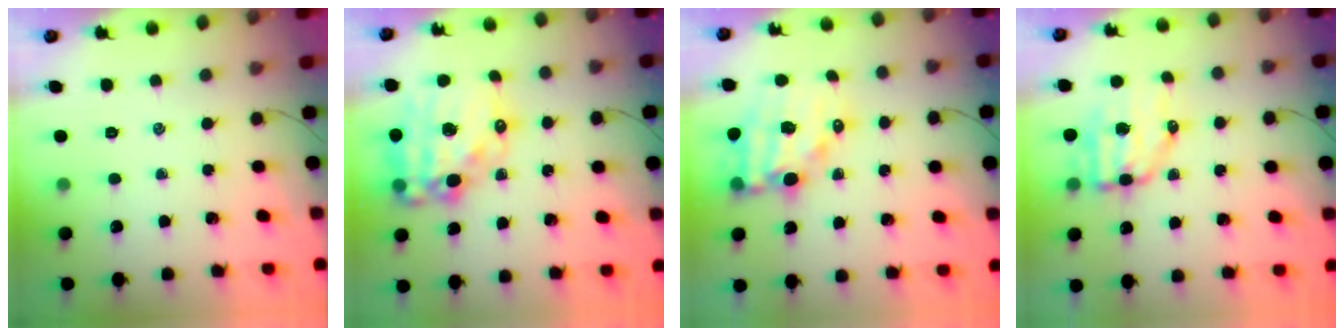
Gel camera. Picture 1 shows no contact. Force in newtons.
{"total": 21.1, "press": 20.7, "slide": 4.4}
{"total": 13.3, "press": 12.8, "slide": 3.4}
{"total": 7.4, "press": 7.3, "slide": 1.7}